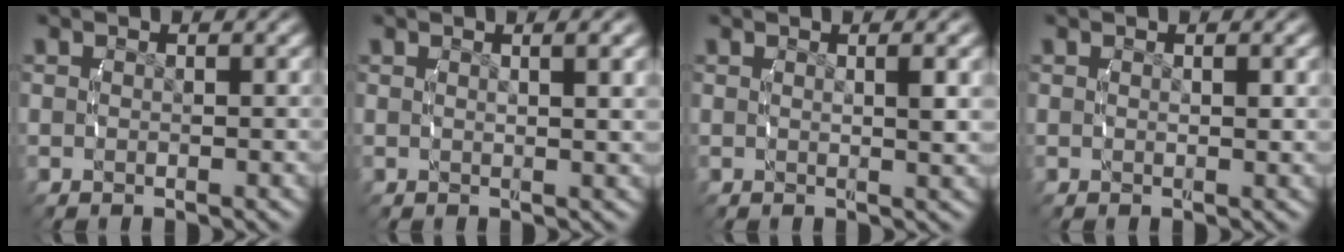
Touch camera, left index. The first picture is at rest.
{"total": 1.8, "force": [1.0, -0.5, 1.5], "torque": [-0.017, 0.002, 0.020]}
{"total": 1.8, "force": [0.7, -0.5, 1.6], "torque": [-0.020, 0.001, 0.014]}
{"total": 0.6, "force": [0.2, -0.2, 0.6], "torque": [-0.008, -0.002, 0.008]}